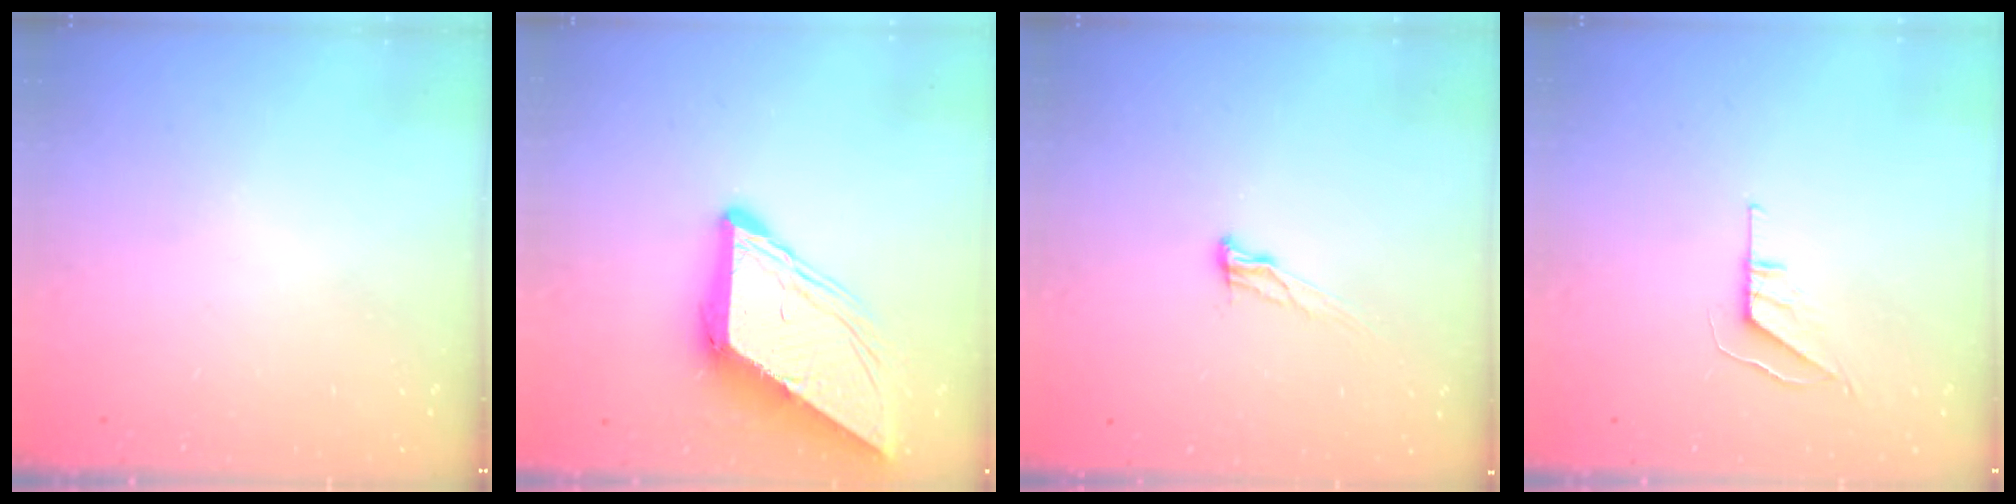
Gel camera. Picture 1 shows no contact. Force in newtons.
{"total": 12.0, "press": 11.9, "slide": 1.2}
{"total": 8.6, "press": 8.2, "slide": 2.5}
{"total": 5.5, "press": 5.5, "slide": 0.4}